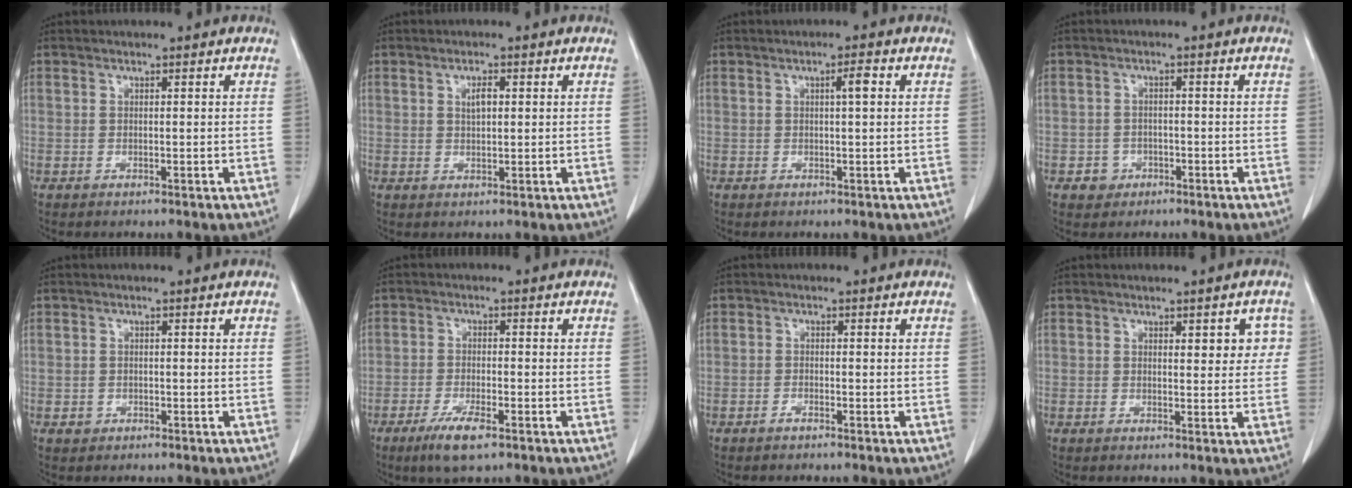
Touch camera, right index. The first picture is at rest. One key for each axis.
{"total": 2.1, "fx": 0.7, "fy": 0.7, "fz": 1.9, "tx": -0.035, "ty": 0.001, "tz": 0.014}
{"total": 2.1, "fx": 0.5, "fy": 0.1, "fz": 2.0, "tx": -0.033, "ty": 0.003, "tz": 0.008}
{"total": 2.5, "fx": -1.1, "fy": 2.3, "fz": 0.3, "tx": 0.000, "ty": 0.013, "tz": -0.012}
{"total": 0.9, "fx": -0.3, "fy": 0.8, "fz": 0.1, "tx": -0.002, "ty": 0.004, "tz": -0.002}
{"total": 5.2, "fx": -3.2, "fy": 1.0, "fz": 4.0, "tx": -0.084, "ty": -0.010, "tz": -0.054}
{"total": 0.7, "fx": -0.6, "fy": 0.1, "fz": 0.4, "tx": -0.009, "ty": 0.002, "tz": -0.009}
{"total": 3.8, "fx": 1.3, "fy": 1.7, "fz": 3.2, "tx": -0.029, "ty": 0.007, "tz": 0.016}